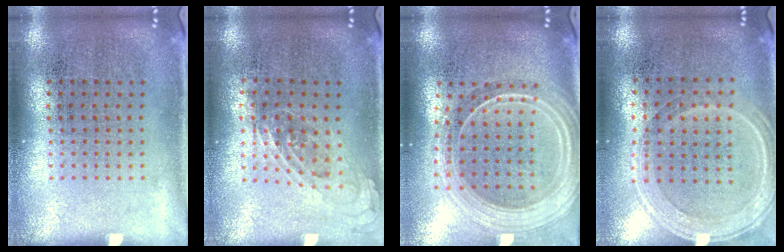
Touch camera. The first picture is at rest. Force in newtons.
{"total": 0.8, "press": 0.7, "slide": 0.3}
{"total": 2.6, "press": 2.2, "slide": 1.4}
{"total": 1.2, "press": 1.1, "slide": 0.5}